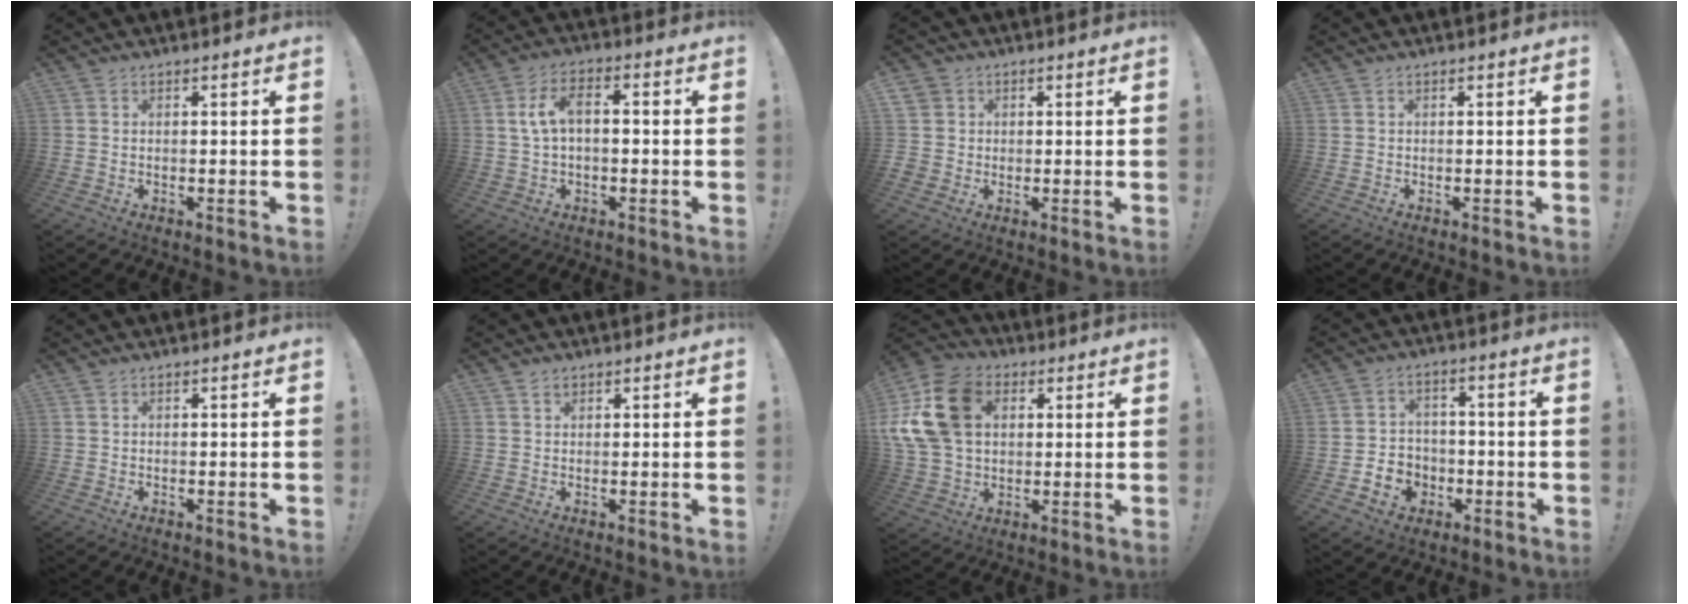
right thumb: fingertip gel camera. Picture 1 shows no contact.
{"total": 7.8, "force": [0.3, 4.6, 6.3], "torque": [-0.125, 0.012, 0.007]}
{"total": 4.3, "force": [0.7, 4.2, 0.9], "torque": [-0.019, -0.002, 0.013]}
{"total": 0.0}
{"total": 0.0}
{"total": 1.2, "force": [0.9, 0.7, 0.4], "torque": [-0.003, -0.003, 0.017]}
{"total": 20.8, "force": [5.1, 15.4, 12.9], "torque": [-0.247, -0.007, 0.102]}
{"total": 6.7, "force": [-1.4, 5.0, 4.2], "torque": [-0.051, 0.002, -0.024]}